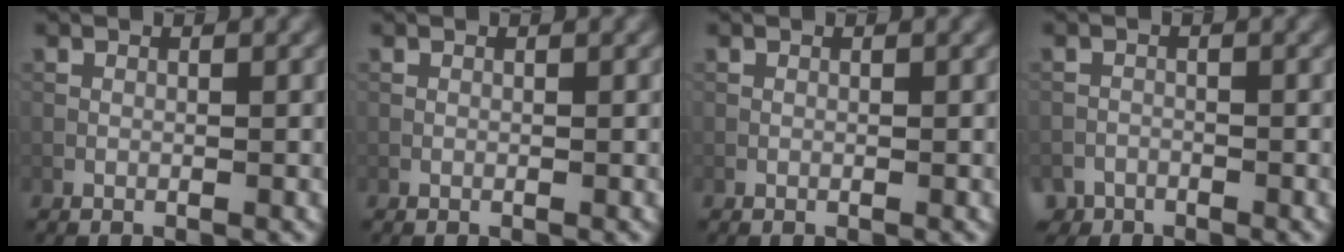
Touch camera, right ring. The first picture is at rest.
{"total": 0.0}
{"total": 0.0}
{"total": 2.6, "force": [-2.4, 1.1, -0.3], "torque": [0.012, -0.004, -0.040]}